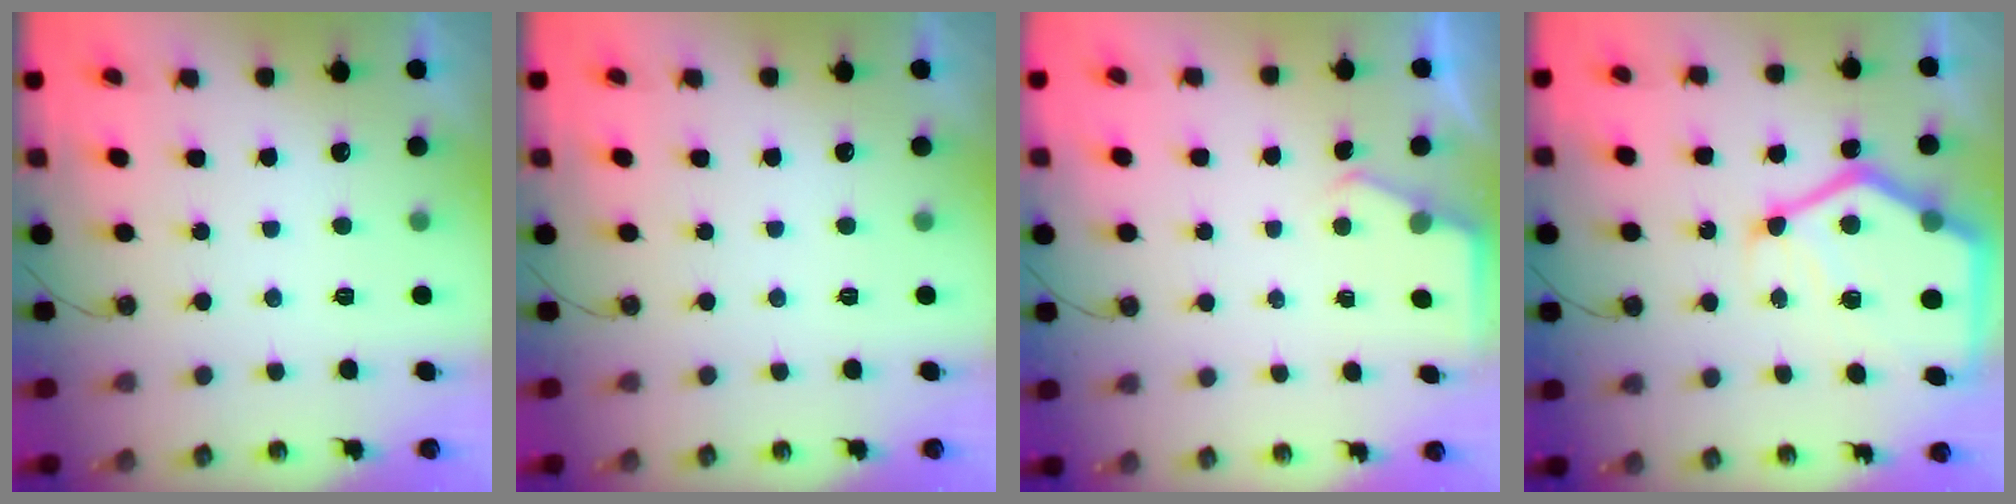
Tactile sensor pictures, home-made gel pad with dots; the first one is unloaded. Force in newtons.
{"total": 0.0}
{"total": 2.3, "press": 2.3, "slide": 0.3}
{"total": 19.0, "press": 18.9, "slide": 1.9}